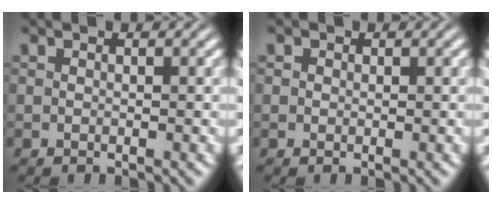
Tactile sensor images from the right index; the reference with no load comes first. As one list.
[{"total": 0.5, "force": [0.3, 0.4, 0.1], "torque": [0.000, -0.005, 0.006]}]